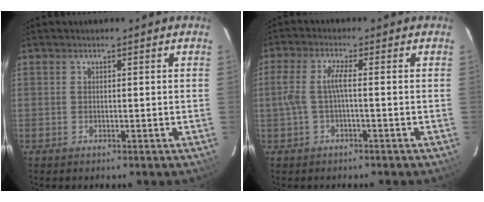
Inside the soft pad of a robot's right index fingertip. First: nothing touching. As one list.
[{"total": 4.0, "force": [-0.9, 0.1, 3.9], "torque": [-0.089, 0.003, -0.013]}]